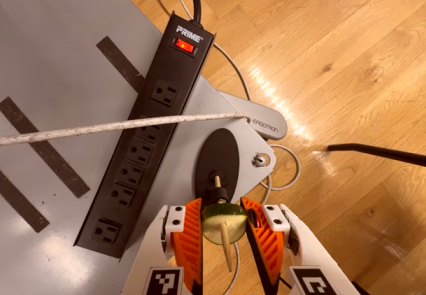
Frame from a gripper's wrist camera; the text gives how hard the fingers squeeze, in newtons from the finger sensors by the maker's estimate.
{"total": 8.5, "left": 7.5, "right": 9.5}